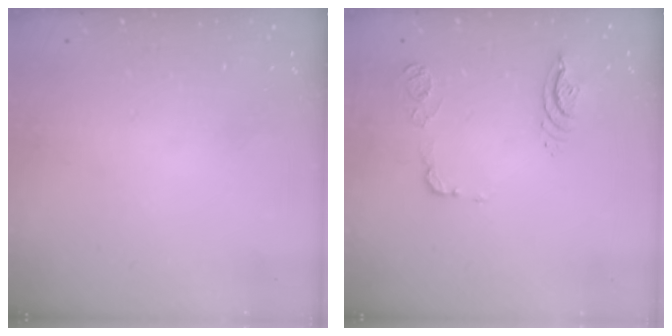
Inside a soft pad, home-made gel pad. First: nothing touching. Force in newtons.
{"total": 10.8, "press": 10.7, "slide": 1.4}